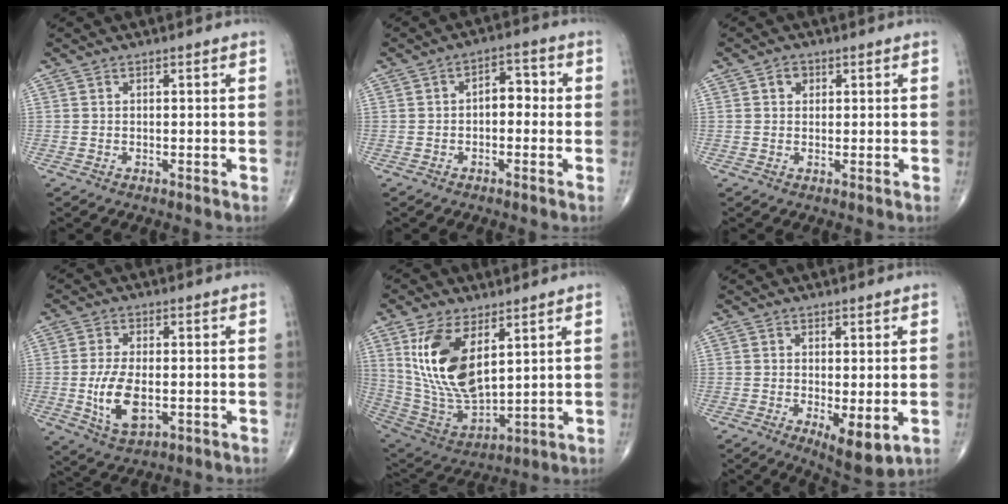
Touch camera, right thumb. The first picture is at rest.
{"total": 4.6, "force": [-0.4, 2.9, 3.5], "torque": [-0.032, 0.019, -0.016]}
{"total": 2.0, "force": [0.7, 1.6, 0.9], "torque": [-0.004, 0.000, 0.008]}
{"total": 9.0, "force": [-1.4, 4.6, 7.7], "torque": [-0.143, -0.007, -0.019]}
{"total": 17.1, "force": [6.2, 8.2, 13.6], "torque": [-0.255, -0.027, 0.139]}
{"total": 6.6, "force": [-1.4, 2.4, 6.0], "torque": [-0.089, -0.021, -0.015]}